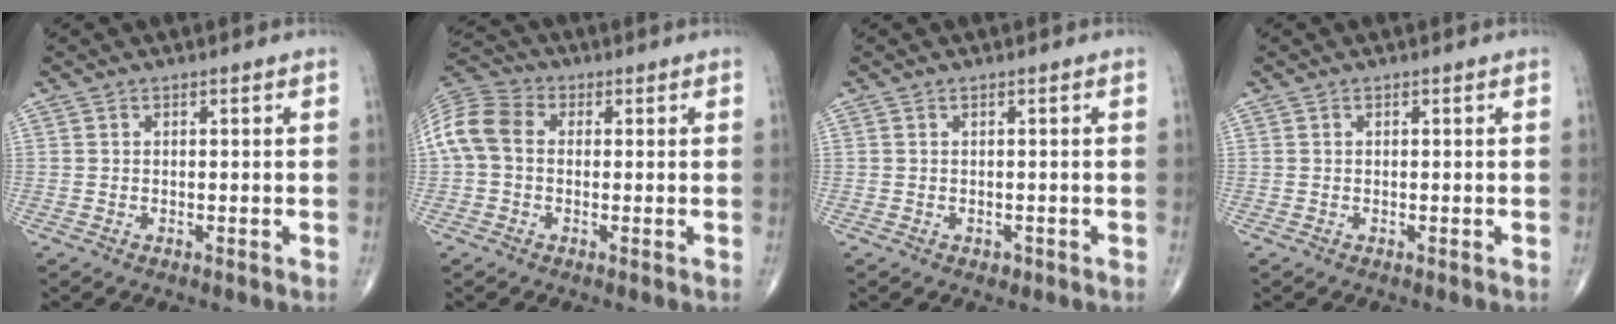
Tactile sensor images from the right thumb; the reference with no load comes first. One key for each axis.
{"total": 9.1, "fx": 0.5, "fy": 6.8, "fz": 6.1, "tx": -0.127, "ty": 0.030, "tz": -0.001}
{"total": 0.7, "fx": -0.2, "fy": 0.5, "fz": 0.4, "tx": -0.006, "ty": -0.001, "tz": 0.000}
{"total": 0.0}